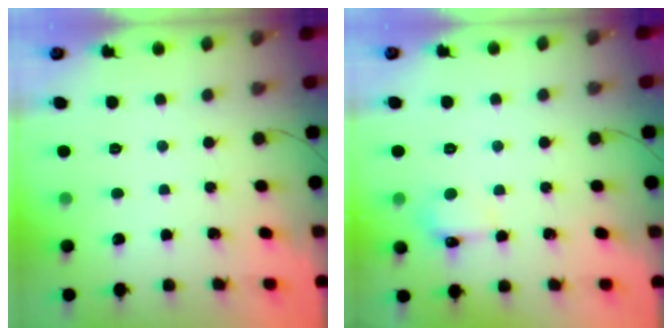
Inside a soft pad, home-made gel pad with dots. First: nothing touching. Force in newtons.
{"total": 5.6, "press": 5.4, "slide": 1.6}